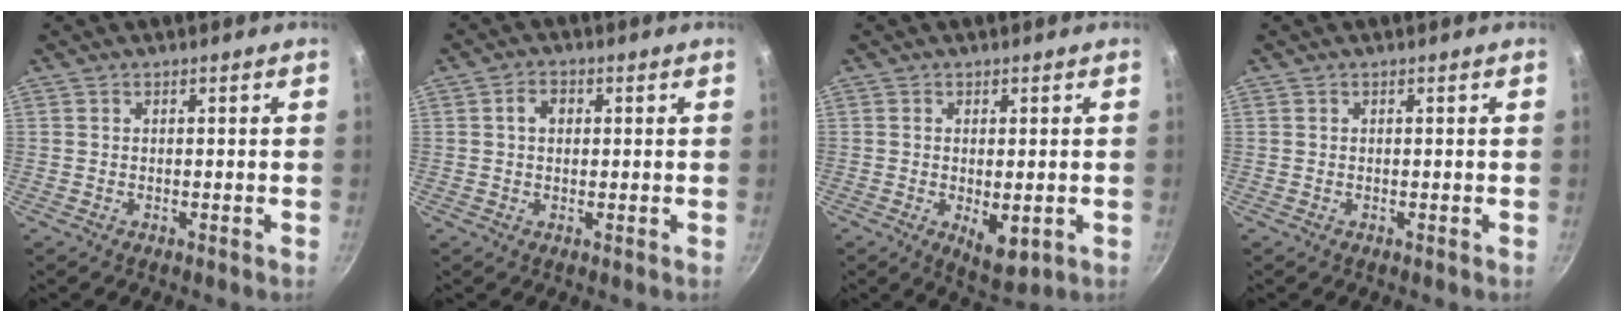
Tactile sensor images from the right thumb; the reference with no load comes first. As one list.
[{"total": 3.2, "force": [0.6, 2.3, 2.1], "torque": [-0.024, 0.005, 0.006]}, {"total": 5.7, "force": [-1.1, 2.5, 5.0], "torque": [-0.070, -0.014, -0.005]}, {"total": 0.0}]